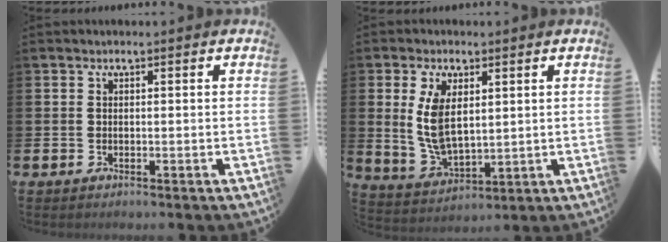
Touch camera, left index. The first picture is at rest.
{"total": 6.8, "force": [2.3, 3.7, 5.2], "torque": [-0.107, -0.002, 0.038]}